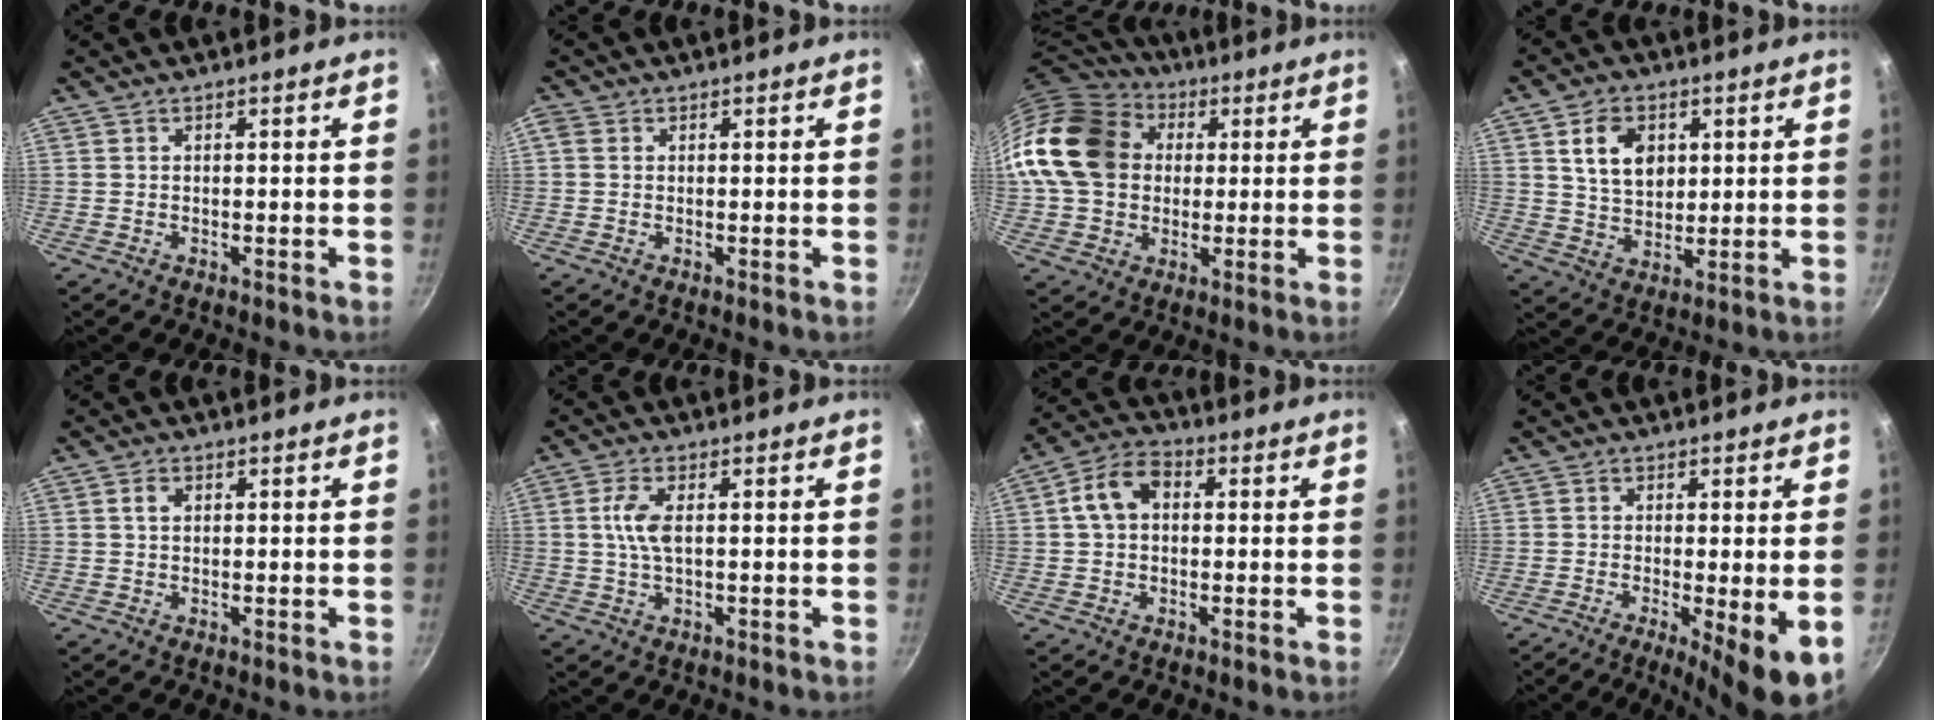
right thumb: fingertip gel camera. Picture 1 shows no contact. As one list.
[{"total": 1.6, "force": [0.3, 1.4, 0.8], "torque": [-0.015, 0.003, 0.001]}, {"total": 20.3, "force": [3.0, 16.3, 11.8], "torque": [-0.213, 0.035, 0.045]}, {"total": 9.2, "force": [2.9, 6.6, 5.7], "torque": [-0.075, -0.012, 0.054]}, {"total": 1.7, "force": [0.5, 1.3, 1.1], "torque": [-0.014, 0.004, 0.007]}, {"total": 4.8, "force": [0.6, 1.9, 4.4], "torque": [-0.097, 0.005, 0.010]}, {"total": 8.1, "force": [1.1, 5.8, 5.5], "torque": [-0.085, 0.025, 0.006]}, {"total": 7.7, "force": [-1.9, 1.2, 7.4], "torque": [-0.111, -0.011, -0.025]}]